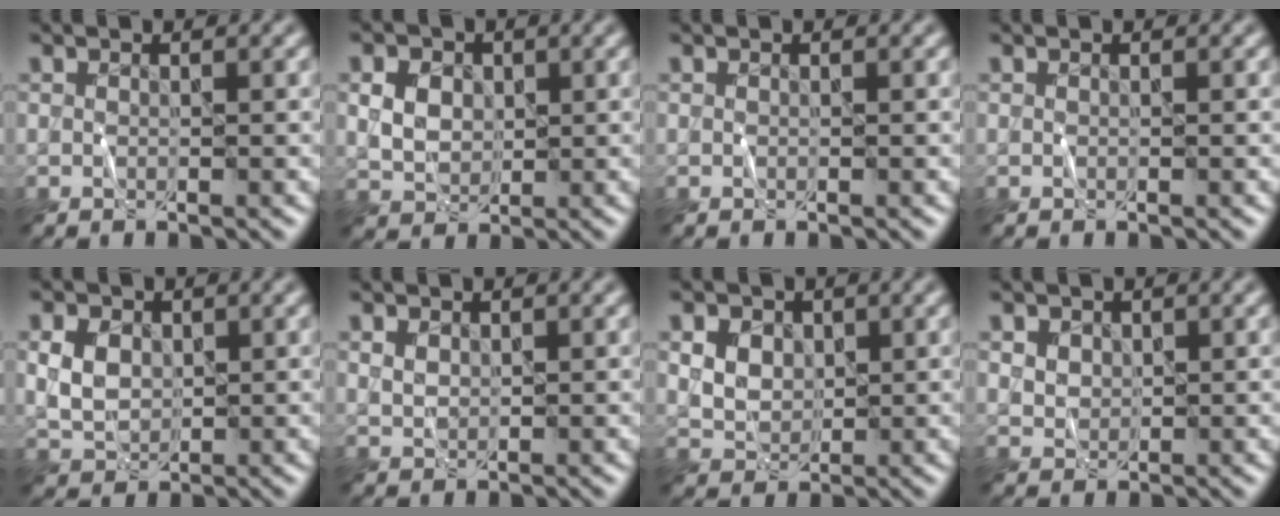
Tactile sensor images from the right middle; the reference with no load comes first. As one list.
[{"total": 4.0, "force": [1.1, 3.1, 2.2], "torque": [-0.052, 0.003, 0.019]}, {"total": 0.0}, {"total": 0.0}, {"total": 3.5, "force": [0.6, 2.7, 2.1], "torque": [-0.049, 0.000, 0.012]}, {"total": 1.3, "force": [0.5, 0.9, 0.7], "torque": [-0.017, 0.000, 0.014]}, {"total": 6.4, "force": [2.6, 4.8, 3.3], "torque": [-0.070, 0.025, 0.036]}, {"total": 3.0, "force": [1.5, 2.2, 1.4], "torque": [-0.041, 0.005, 0.036]}]